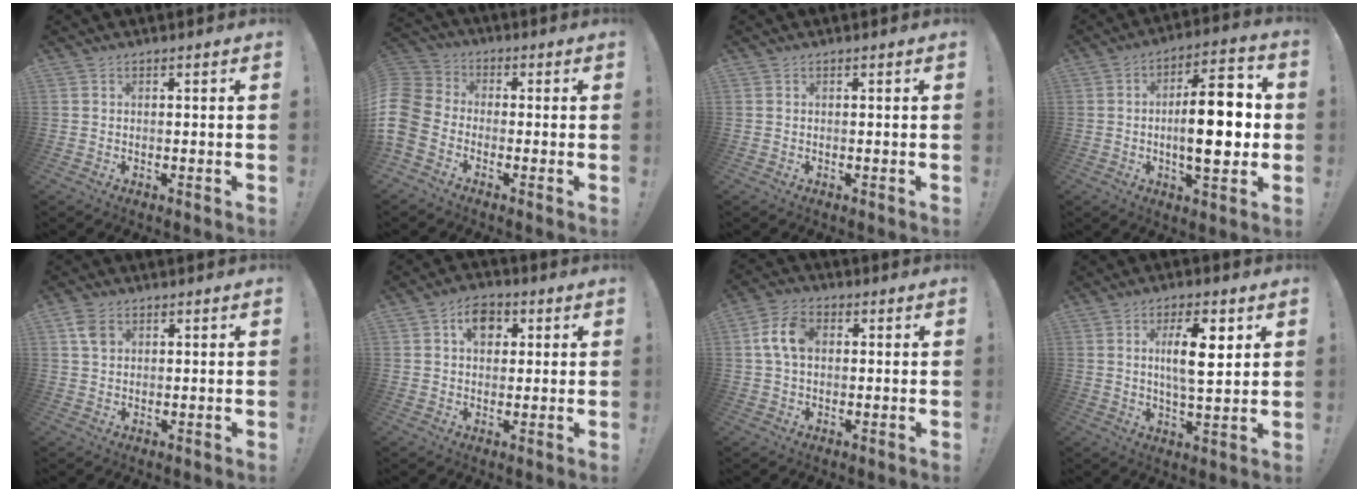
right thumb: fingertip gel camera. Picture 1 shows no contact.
{"total": 9.6, "force": [-4.7, 6.8, 5.0], "torque": [-0.120, 0.031, -0.086]}
{"total": 0.0}
{"total": 17.1, "force": [-1.0, 6.3, 15.9], "torque": [-0.250, 0.006, -0.022]}
{"total": 4.0, "force": [1.6, 2.8, 2.3], "torque": [-0.031, -0.003, 0.031]}
{"total": 7.5, "force": [2.4, 5.5, 4.4], "torque": [-0.057, 0.003, 0.041]}
{"total": 8.6, "force": [1.2, 5.8, 6.3], "torque": [-0.129, 0.015, 0.026]}
{"total": 10.7, "force": [3.1, 3.1, 9.7], "torque": [-0.151, -0.005, 0.048]}